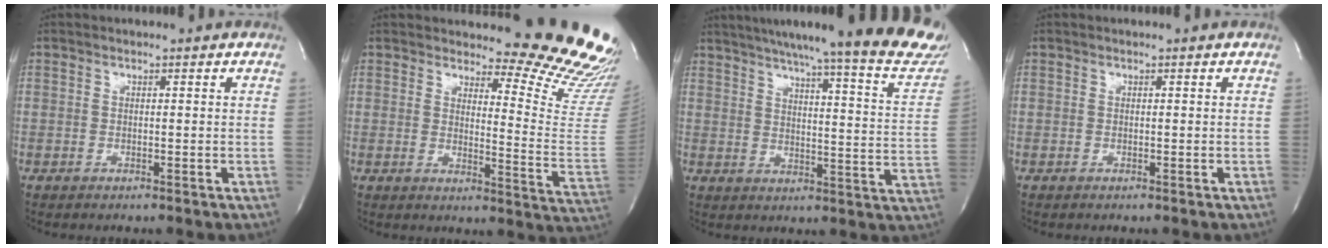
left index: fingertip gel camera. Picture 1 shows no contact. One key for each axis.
{"total": 16.9, "fx": 15.8, "fy": 1.3, "fz": 5.9, "tx": -0.063, "ty": -0.150, "tz": 0.164}
{"total": 25.7, "fx": 22.2, "fy": 1.3, "fz": 12.9, "tx": -0.180, "ty": -0.060, "tz": 0.265}
{"total": 0.0}